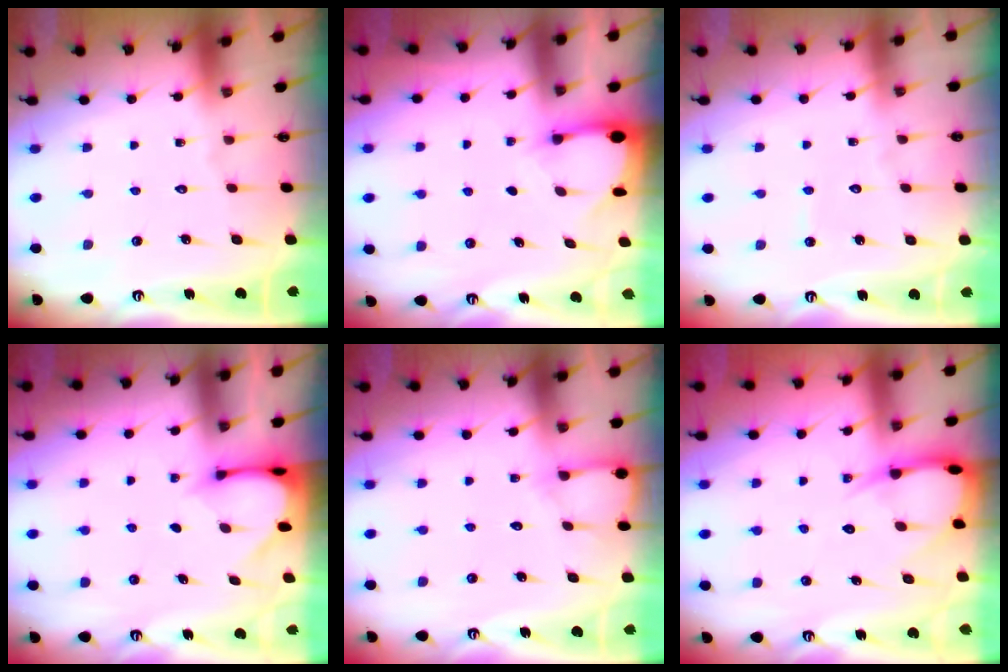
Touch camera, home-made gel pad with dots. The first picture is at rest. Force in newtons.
{"total": 3.1, "press": 3.1, "slide": 0.2}
{"total": 2.6, "press": 2.6, "slide": 0.2}
{"total": 2.9, "press": 2.9, "slide": 0.3}
{"total": 5.3, "press": 5.2, "slide": 0.6}
{"total": 7.1, "press": 7.1, "slide": 0.8}